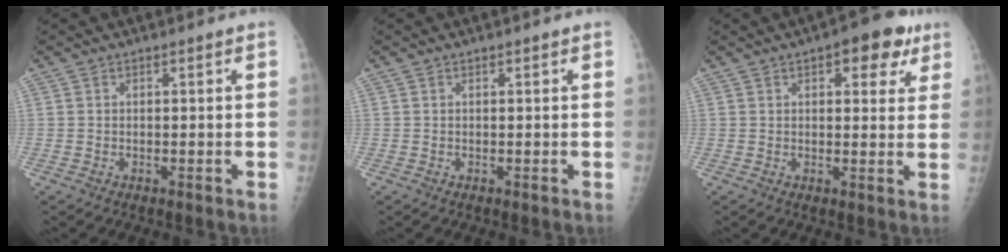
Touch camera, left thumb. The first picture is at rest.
{"total": 0.0}
{"total": 8.1, "force": [4.1, 3.9, 5.7], "torque": [-0.037, -0.009, 0.043]}